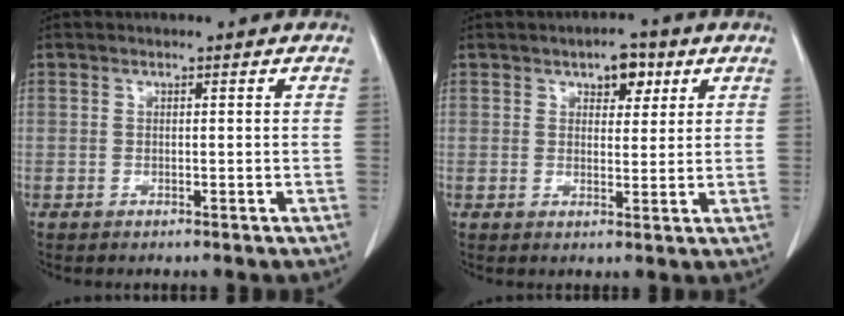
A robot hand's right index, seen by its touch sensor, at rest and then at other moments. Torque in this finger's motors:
{"motor_torque": [0.05, 0.06, 0.04, 0.02]}